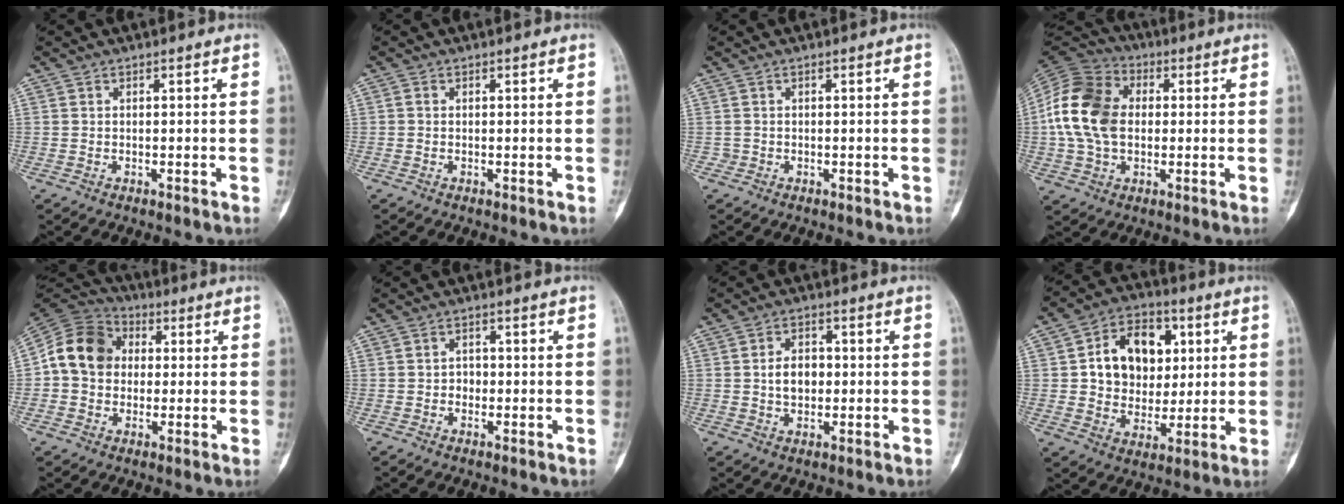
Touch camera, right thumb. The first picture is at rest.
{"total": 0.6, "force": [-0.1, 0.5, 0.3], "torque": [-0.005, 0.001, -0.005]}
{"total": 0.7, "force": [-0.2, 0.6, -0.2], "torque": [0.006, 0.006, -0.005]}
{"total": 15.5, "force": [0.6, 11.3, 10.6], "torque": [-0.193, 0.024, 0.005]}
{"total": 12.4, "force": [1.1, 10.4, 6.8], "torque": [-0.105, 0.027, 0.008]}
{"total": 2.0, "force": [-0.4, 1.8, 0.8], "torque": [0.002, 0.007, -0.012]}
{"total": 5.4, "force": [0.0, 3.9, 3.7], "torque": [-0.048, 0.011, -0.002]}
{"total": 15.0, "force": [3.2, 11.6, 8.9], "torque": [-0.098, 0.005, 0.056]}